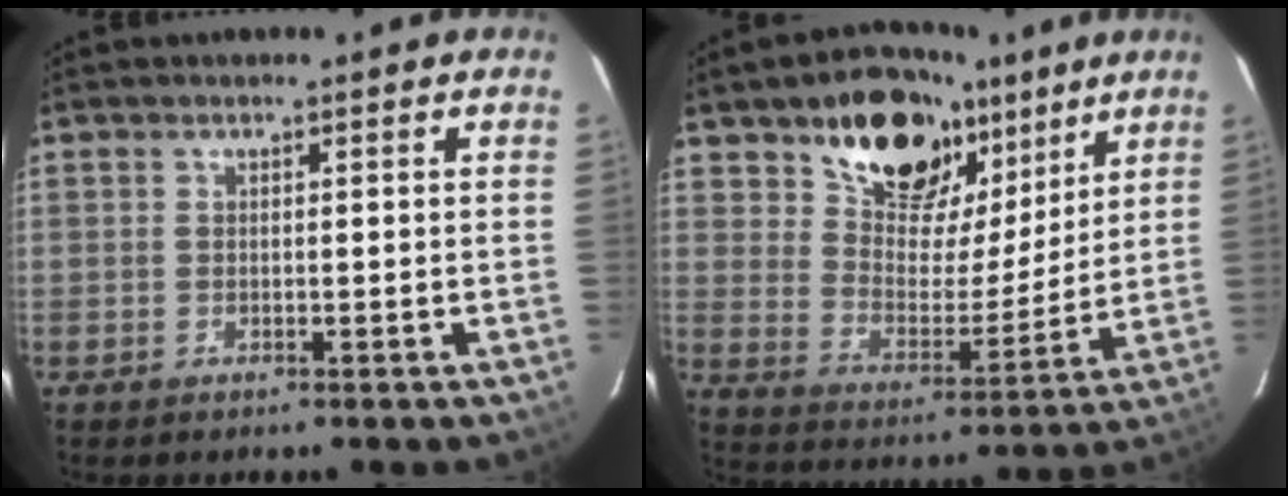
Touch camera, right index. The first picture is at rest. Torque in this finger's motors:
{"motor_torque": [1.10, 1.04, 0.29, 0.09]}